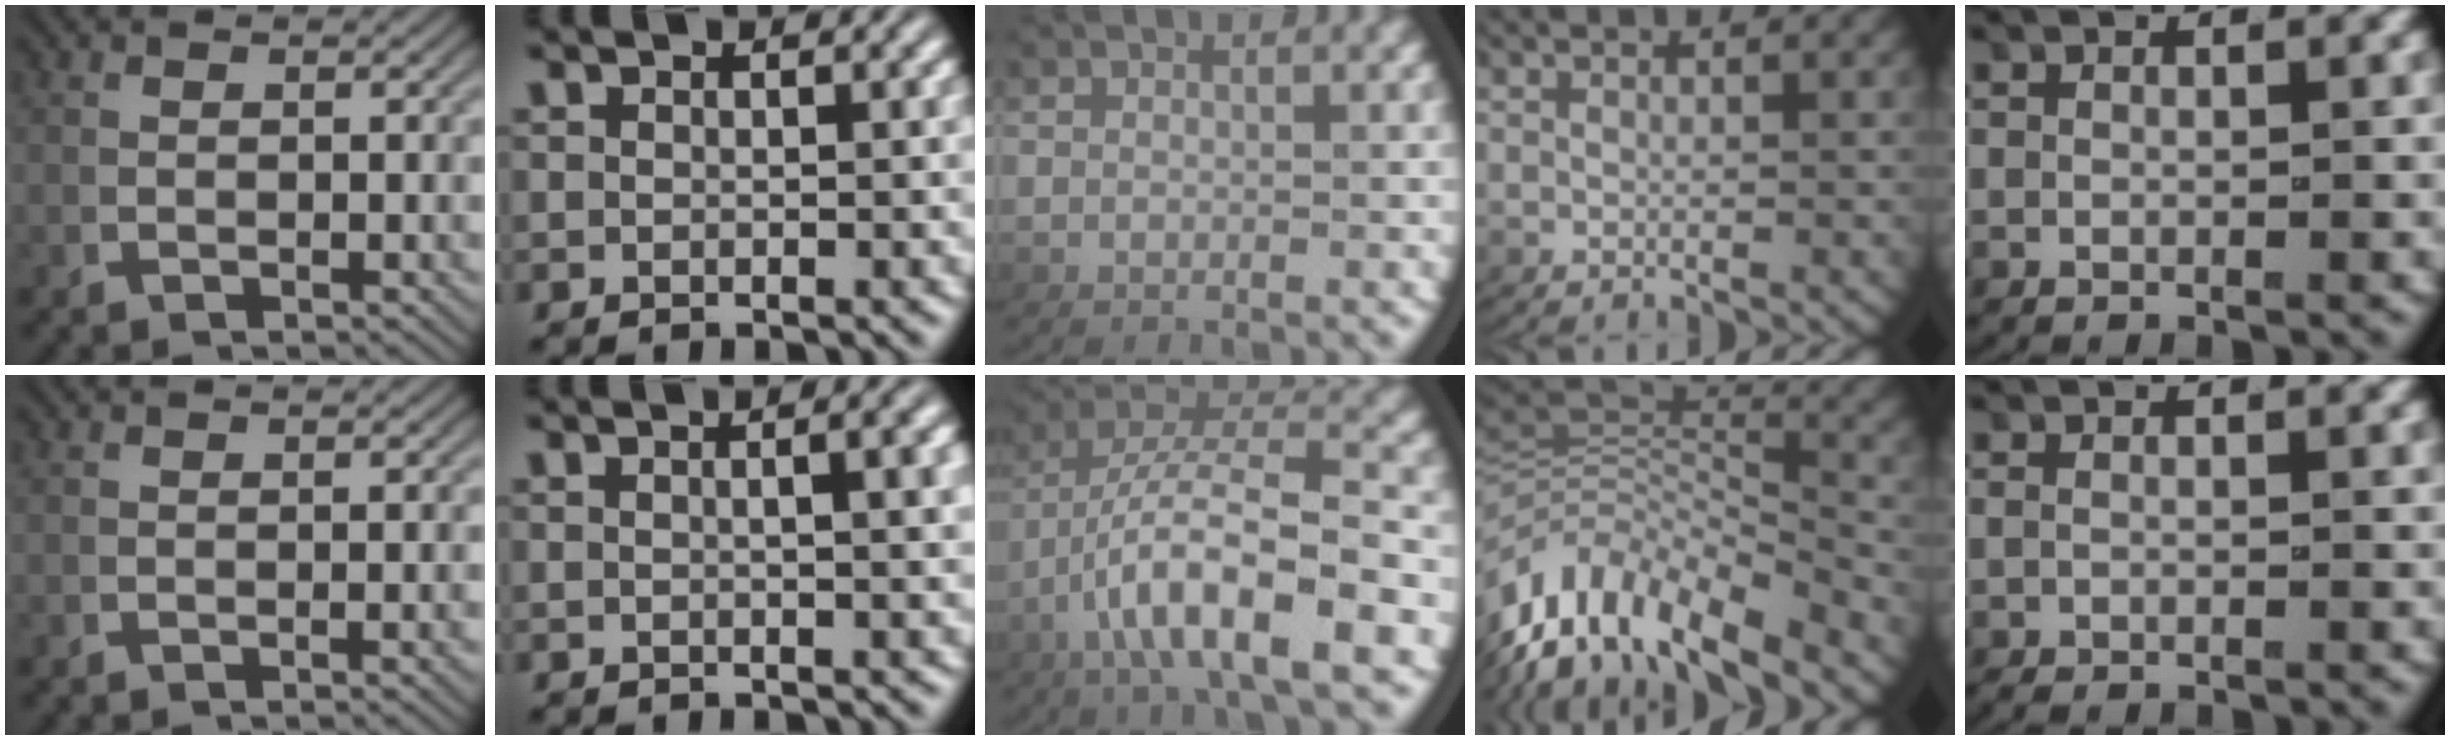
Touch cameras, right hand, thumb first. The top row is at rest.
{"thumb": {"total": 0.6, "force": [-0.1, 0.0, 0.6], "torque": [-0.010, 0.004, -0.002]}, "index": {"total": 2.1, "force": [0.4, -0.1, 2.1], "torque": [-0.021, 0.011, 0.004]}, "middle": {"total": 7.4, "force": [-1.2, 2.4, 6.9], "torque": [-0.127, -0.004, -0.012]}, "ring": {"total": 13.5, "force": [-5.9, 9.2, 7.9], "torque": [-0.179, -0.048, -0.083]}, "little": {"total": 0.7, "force": [-0.6, 0.1, 0.2], "torque": [-0.009, -0.005, -0.009]}}